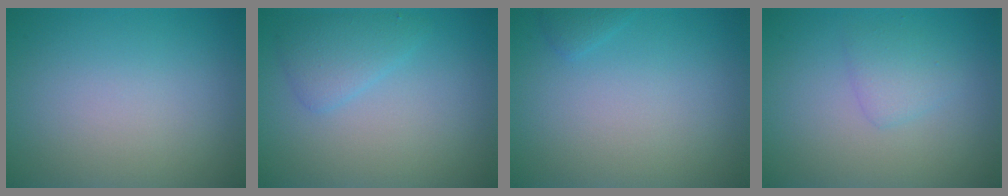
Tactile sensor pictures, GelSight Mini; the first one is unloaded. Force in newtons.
{"total": 2.1, "press": 2.1, "slide": 0.1}
{"total": 0.7, "press": 0.7, "slide": 0.1}
{"total": 1.6, "press": 1.6, "slide": 0.1}